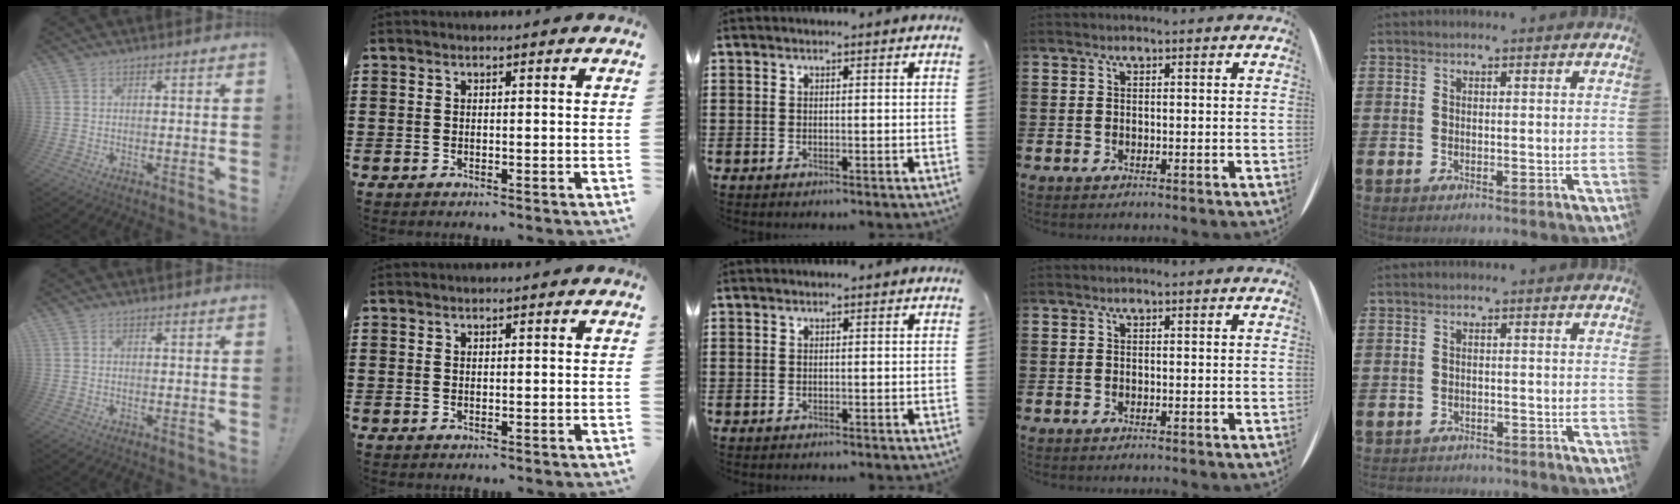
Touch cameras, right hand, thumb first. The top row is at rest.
{"little": {"total": 1.0, "force": [-1.0, 0.2, -0.1], "torque": [-0.003, 0.003, -0.021]}}